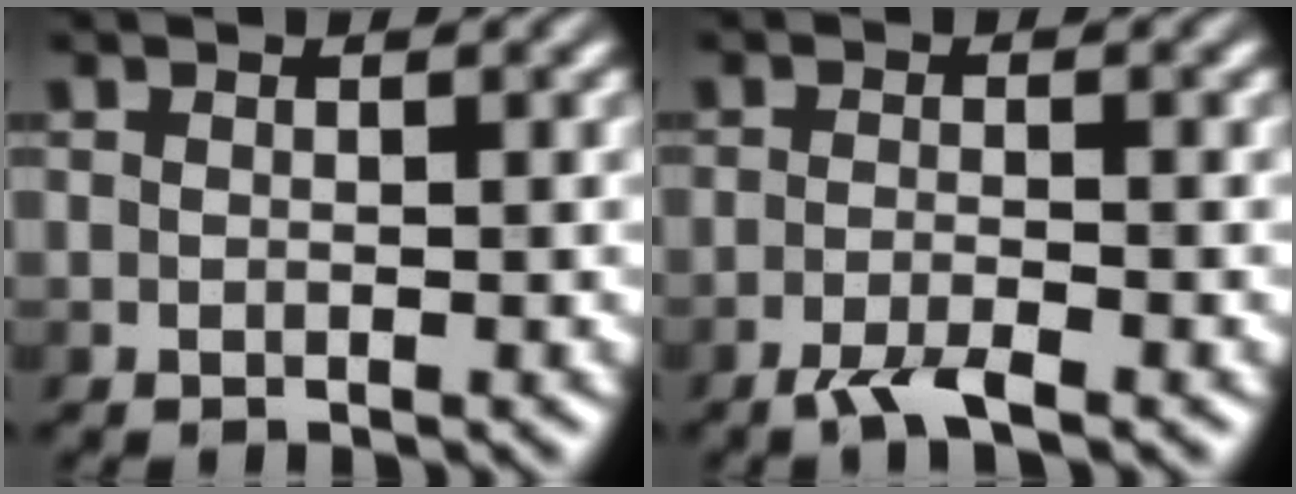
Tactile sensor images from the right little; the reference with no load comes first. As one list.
[{"total": 2.5, "force": [-1.7, 0.4, 1.8], "torque": [-0.035, -0.004, -0.039]}]